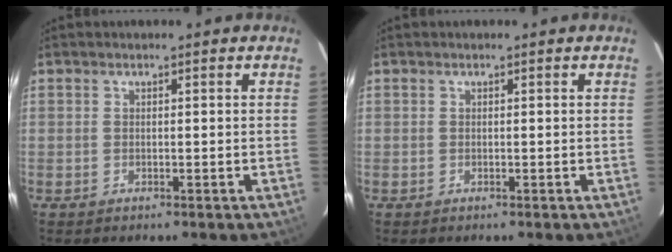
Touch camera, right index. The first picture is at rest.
{"total": 0.0}